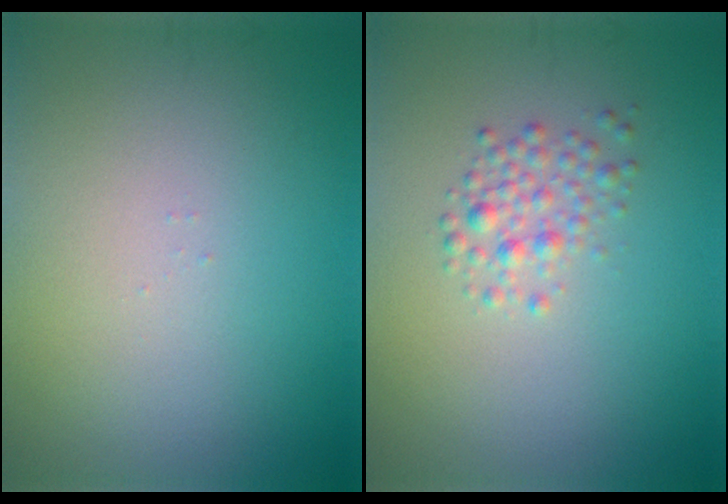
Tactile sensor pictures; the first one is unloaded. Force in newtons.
{"total": 2.1, "press": 2.1, "slide": 0.1}